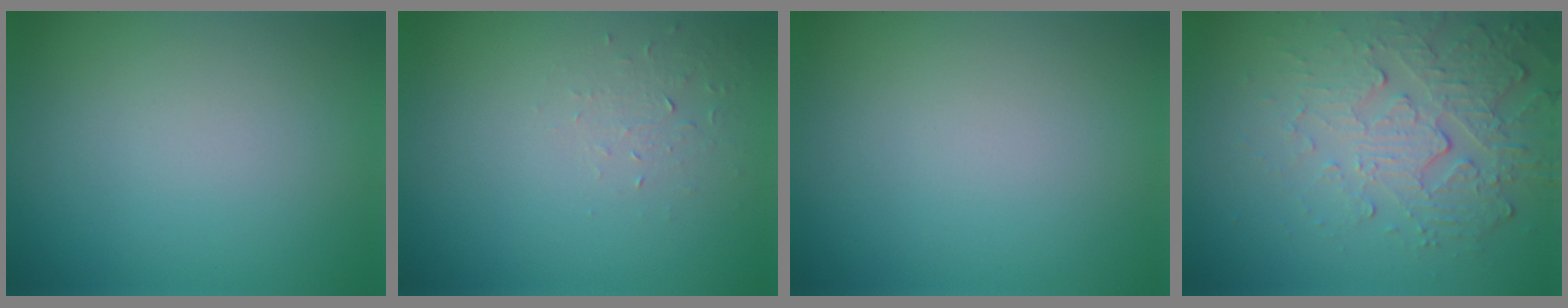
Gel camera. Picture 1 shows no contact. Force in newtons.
{"total": 1.0, "press": 0.4, "slide": 0.9}
{"total": 0.0}
{"total": 5.3, "press": 3.7, "slide": 3.9}